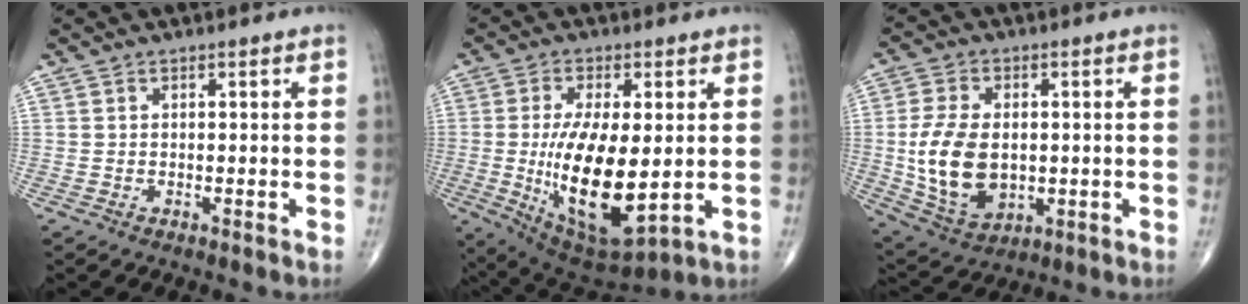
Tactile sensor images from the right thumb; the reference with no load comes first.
{"total": 17.6, "force": [-1.2, 7.2, 16.0], "torque": [-0.282, -0.025, 0.000]}
{"total": 14.0, "force": [-0.5, 9.0, 10.6], "torque": [-0.193, -0.008, 0.008]}